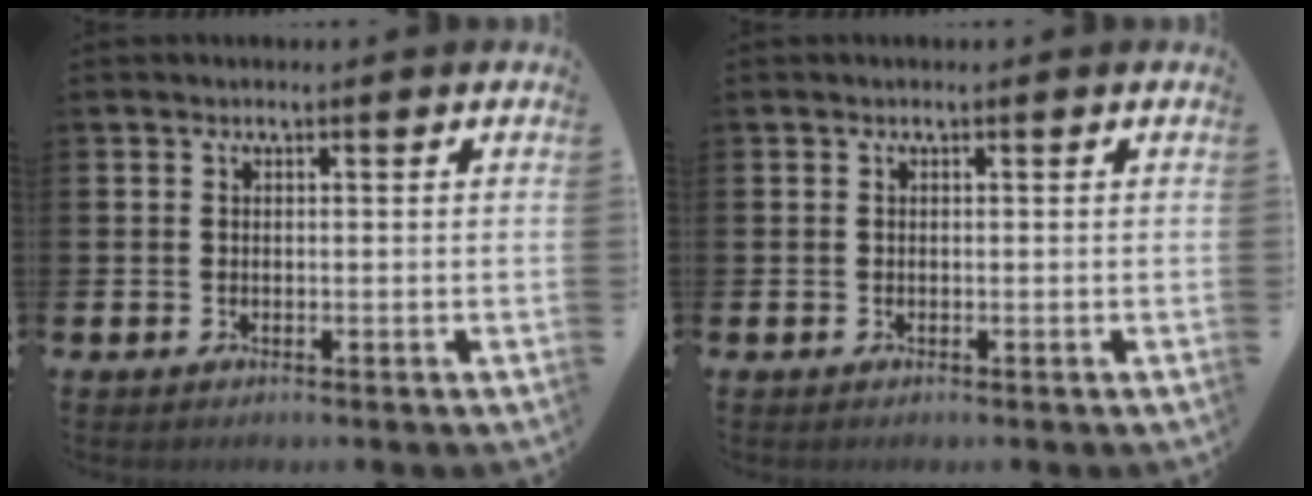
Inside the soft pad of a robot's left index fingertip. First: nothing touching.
{"total": 0.0}